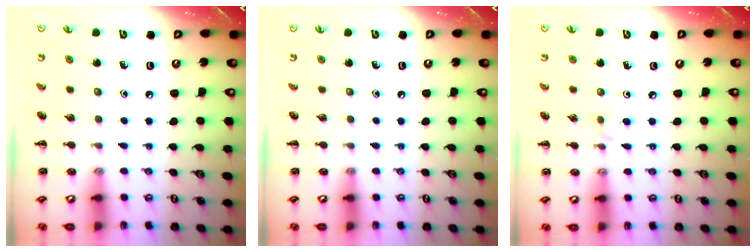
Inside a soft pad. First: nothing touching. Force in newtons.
{"total": 0.0}
{"total": 3.1, "press": 2.9, "slide": 1.1}